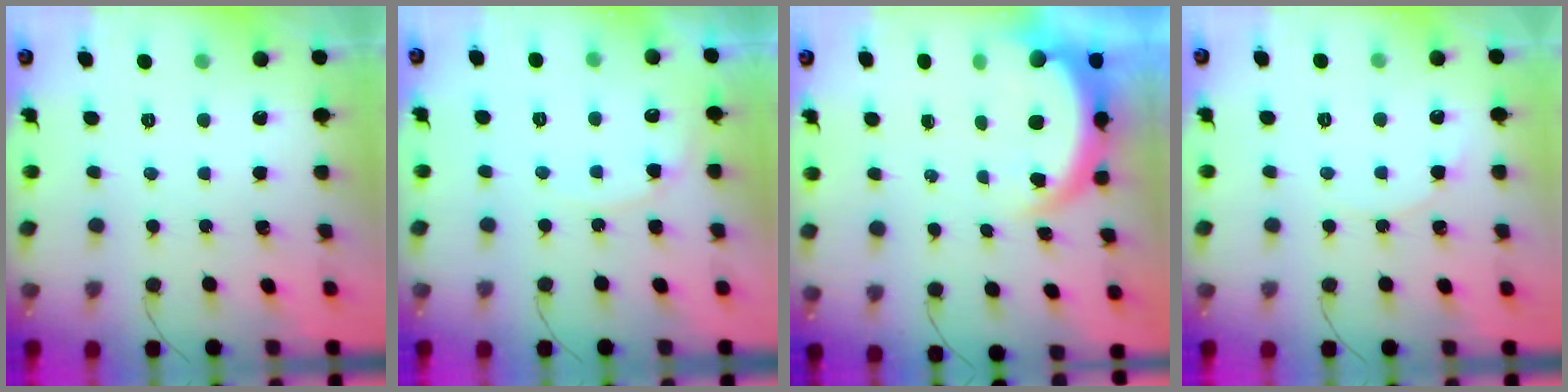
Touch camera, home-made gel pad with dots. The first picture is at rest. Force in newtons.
{"total": 6.4, "press": 6.4, "slide": 0.6}
{"total": 5.6, "press": 5.5, "slide": 0.5}
{"total": 4.5, "press": 4.5, "slide": 0.5}